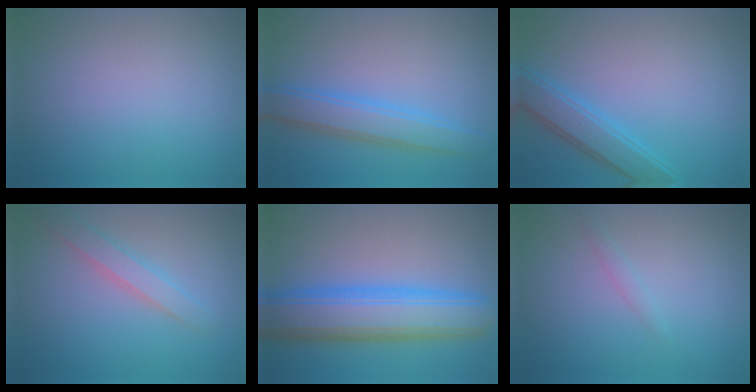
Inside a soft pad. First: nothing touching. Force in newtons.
{"total": 3.8, "press": 3.8, "slide": 0.1}
{"total": 3.3, "press": 3.3, "slide": 0.1}
{"total": 2.2, "press": 2.2, "slide": 0.1}
{"total": 8.3, "press": 8.3, "slide": 0.2}
{"total": 0.8, "press": 0.8, "slide": 0.1}